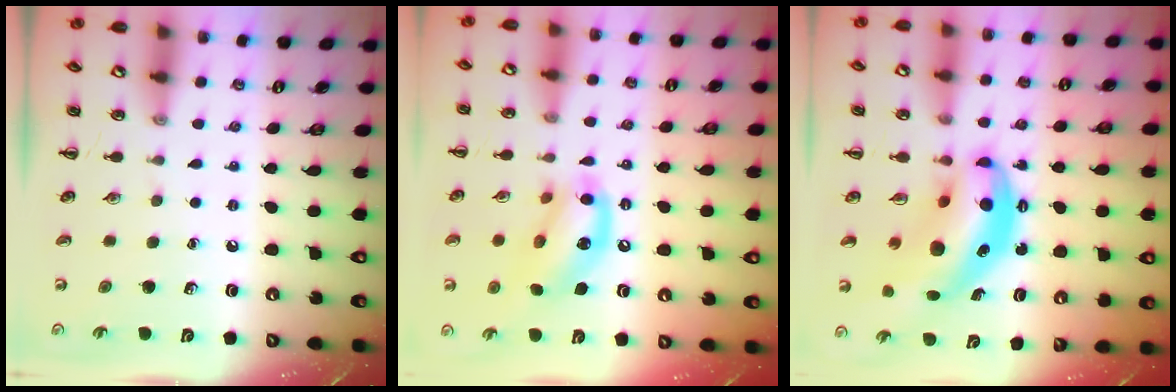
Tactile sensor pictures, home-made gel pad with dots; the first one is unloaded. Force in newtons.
{"total": 13.5, "press": 13.1, "slide": 3.1}
{"total": 11.4, "press": 11.0, "slide": 2.9}